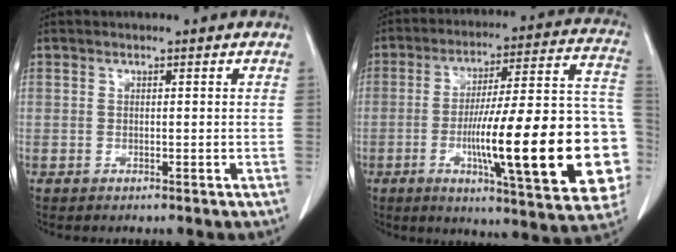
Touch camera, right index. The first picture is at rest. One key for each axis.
{"total": 27.4, "fx": -6.1, "fy": 3.8, "fz": 26.5, "tx": -0.306, "ty": 0.012, "tz": -0.085}